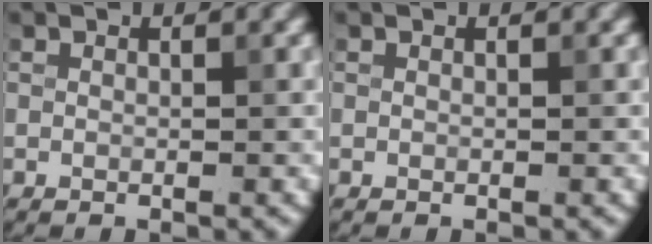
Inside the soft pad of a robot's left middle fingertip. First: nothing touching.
{"total": 0.0}